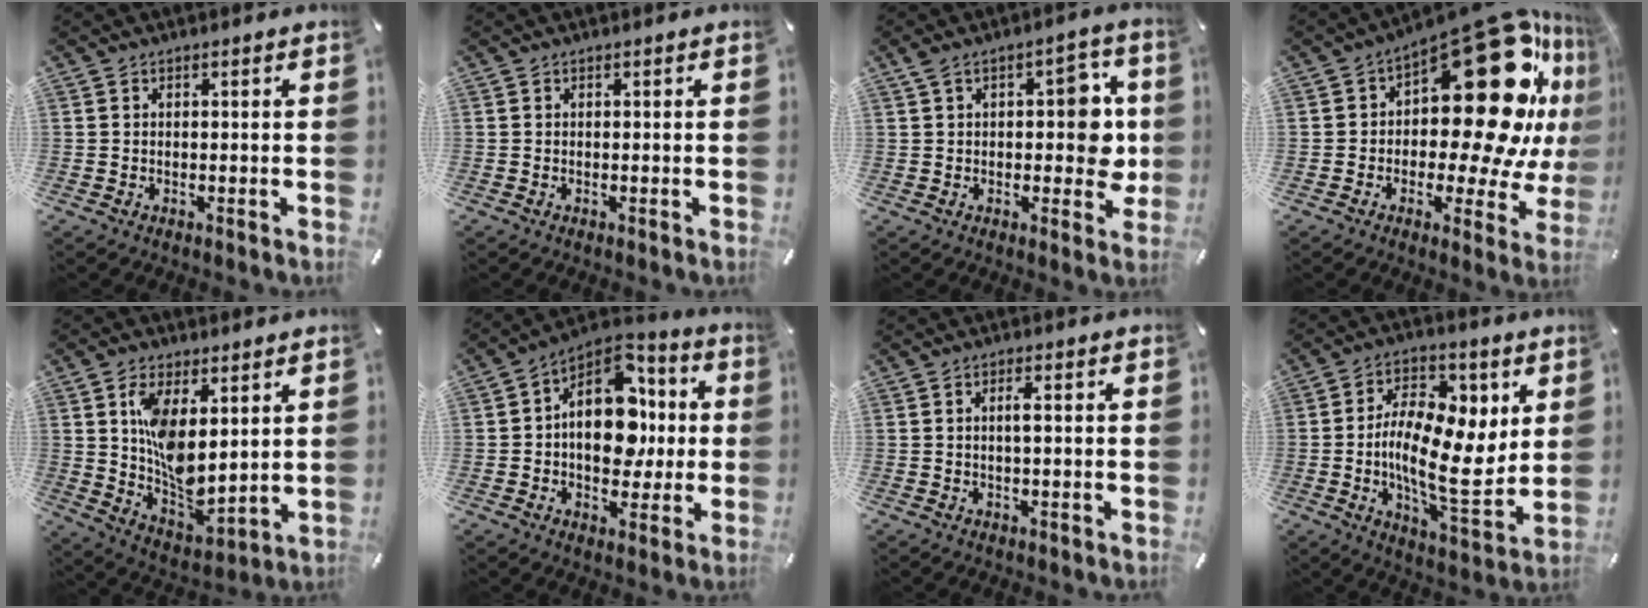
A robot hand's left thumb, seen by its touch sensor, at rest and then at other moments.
{"total": 0.0}
{"total": 12.3, "force": [1.2, 6.8, 10.1], "torque": [-0.114, -0.004, 0.018]}
{"total": 28.6, "force": [9.6, 13.8, 23.2], "torque": [-0.307, -0.087, 0.175]}
{"total": 11.4, "force": [4.1, 6.1, 8.7], "torque": [-0.159, -0.033, 0.079]}
{"total": 16.6, "force": [1.6, 11.9, 11.4], "torque": [-0.177, -0.013, 0.030]}
{"total": 2.6, "force": [0.2, 0.4, 2.5], "torque": [-0.049, -0.001, 0.002]}
{"total": 17.3, "force": [0.5, 9.0, 14.8], "torque": [-0.234, -0.020, 0.005]}